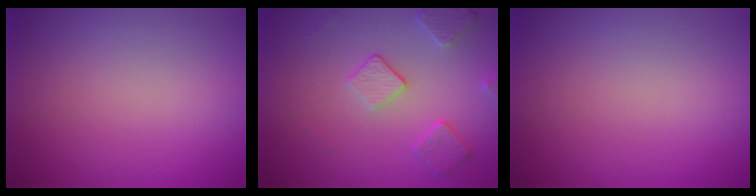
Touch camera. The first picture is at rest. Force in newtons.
{"total": 2.9, "press": 2.8, "slide": 0.9}
{"total": 0.0}